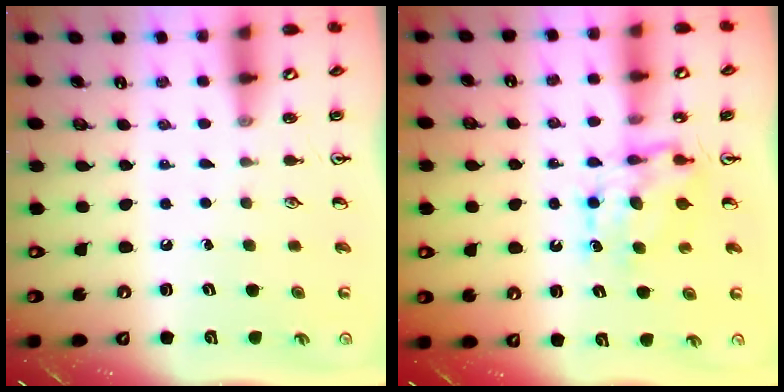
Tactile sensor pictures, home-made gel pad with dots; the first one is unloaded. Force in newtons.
{"total": 6.8, "press": 6.8, "slide": 0.5}